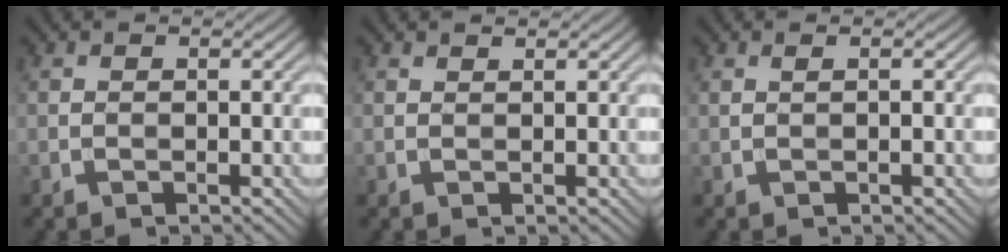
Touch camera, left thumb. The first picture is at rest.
{"total": 0.6, "force": [0.6, 0.1, 0.1], "torque": [-0.005, 0.000, 0.013]}
{"total": 0.7, "force": [0.2, 0.0, 0.6], "torque": [-0.015, 0.006, 0.003]}